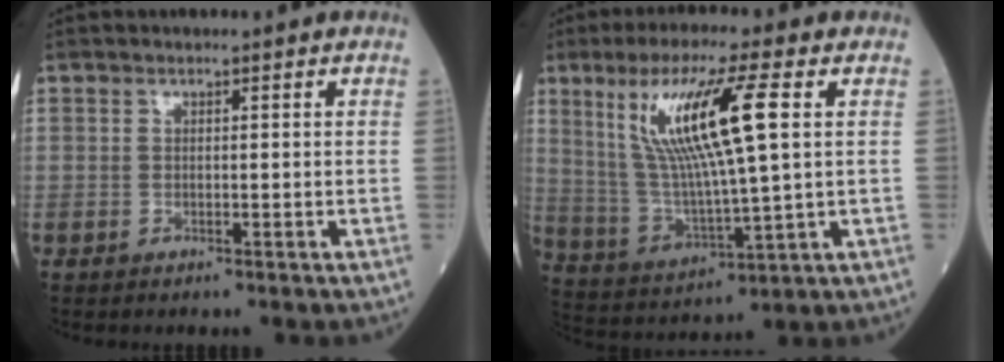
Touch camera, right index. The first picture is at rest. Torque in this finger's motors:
{"motor_torque": [0.51, 0.34, 0.37, 0.21]}